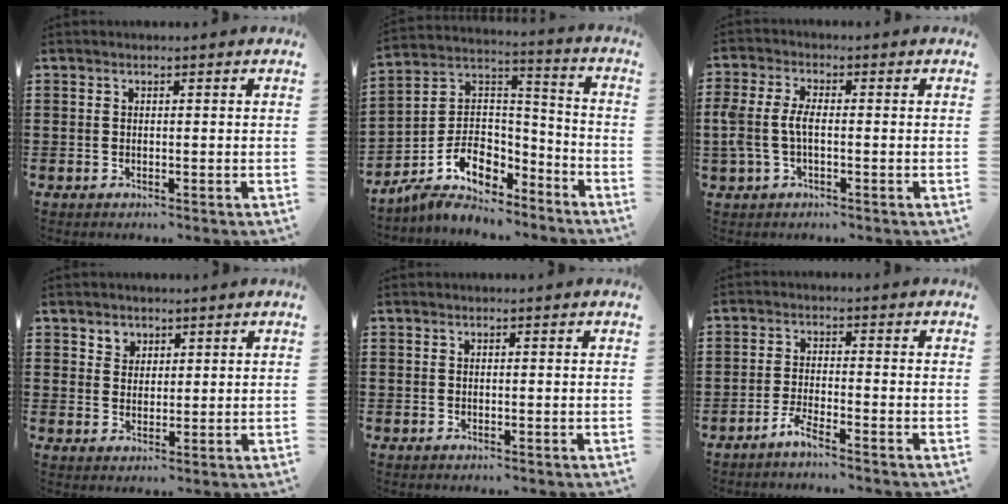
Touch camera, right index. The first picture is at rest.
{"total": 9.2, "force": [-5.9, 5.9, 3.9], "torque": [-0.093, 0.006, -0.112]}
{"total": 4.3, "force": [-0.7, 2.2, 3.7], "torque": [-0.097, -0.006, -0.021]}
{"total": 2.6, "force": [1.7, 2.1, 0.0], "torque": [-0.010, 0.009, 0.031]}
{"total": 0.0}
{"total": 2.9, "force": [-2.6, -0.2, 1.2], "torque": [-0.037, -0.002, -0.054]}